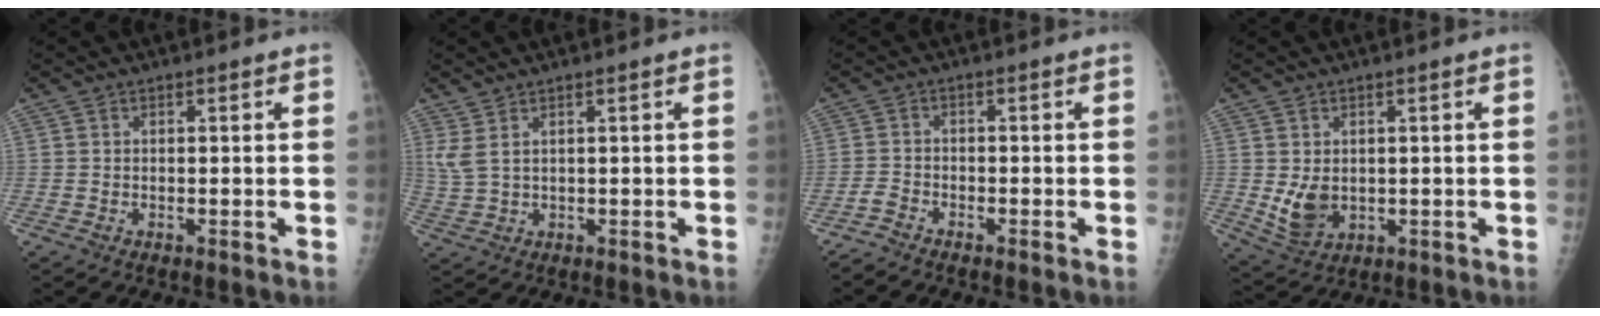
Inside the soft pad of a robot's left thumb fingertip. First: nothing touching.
{"total": 3.4, "force": [1.6, 1.3, 2.8], "torque": [-0.074, 0.001, 0.042]}
{"total": 2.0, "force": [-1.9, 0.3, 0.1], "torque": [-0.006, 0.002, -0.045]}
{"total": 5.7, "force": [0.1, 4.1, 3.9], "torque": [-0.063, -0.013, 0.021]}